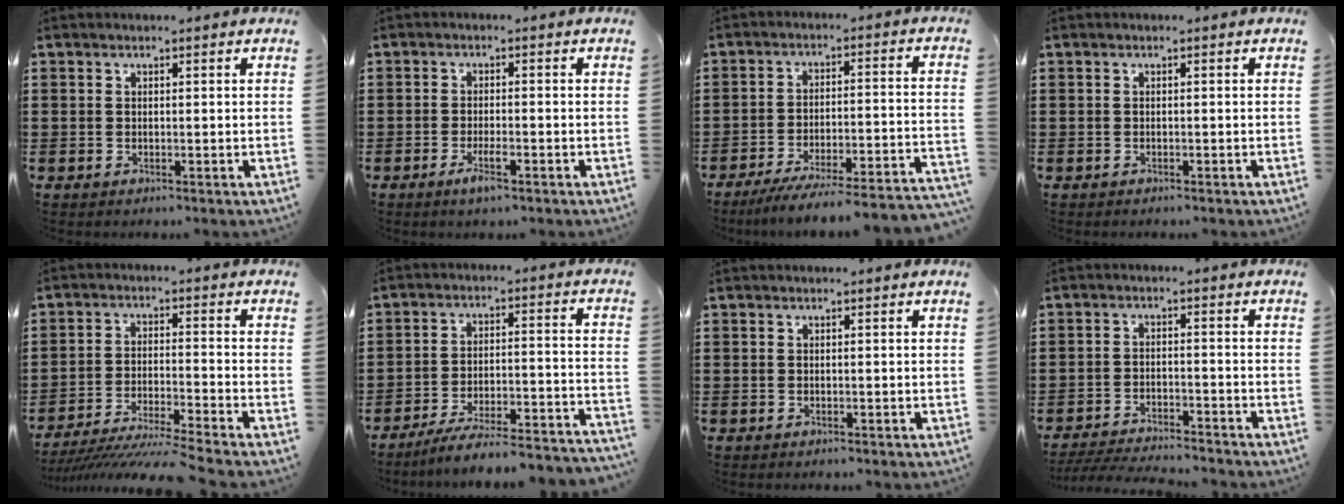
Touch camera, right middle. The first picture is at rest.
{"total": 3.1, "force": [-1.8, 0.6, 2.5], "torque": [-0.047, -0.001, -0.034]}
{"total": 5.8, "force": [-5.2, -0.5, 2.6], "torque": [-0.033, -0.010, -0.098]}
{"total": 0.0}
{"total": 5.6, "force": [-5.1, -0.7, 2.2], "torque": [-0.045, -0.022, -0.102]}
{"total": 5.3, "force": [-4.8, -0.5, 2.3], "torque": [-0.039, -0.013, -0.094]}
{"total": 0.0}
{"total": 3.5, "force": [-3.4, -0.1, 0.8], "torque": [-0.021, -0.002, -0.072]}